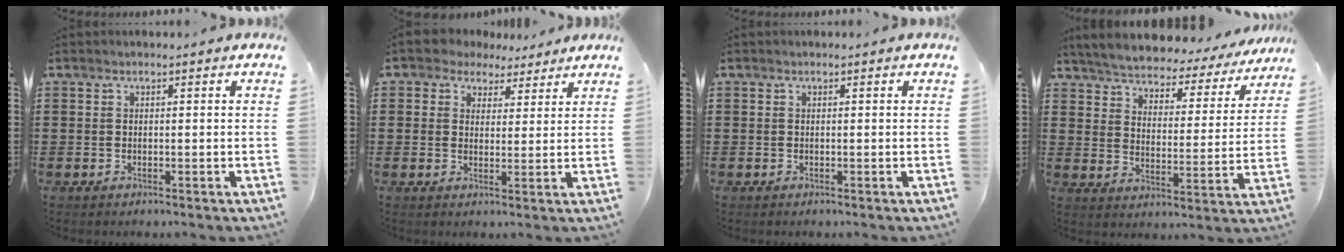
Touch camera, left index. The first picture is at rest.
{"total": 3.7, "force": [2.6, 2.6, 0.3], "torque": [-0.024, 0.003, 0.047]}
{"total": 0.0}
{"total": 4.2, "force": [4.2, 0.2, 0.1], "torque": [-0.031, -0.038, 0.066]}